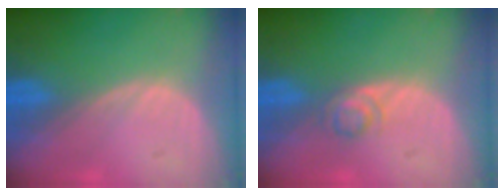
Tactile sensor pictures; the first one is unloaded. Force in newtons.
{"total": 2.2, "press": 2.2, "slide": 0.2}